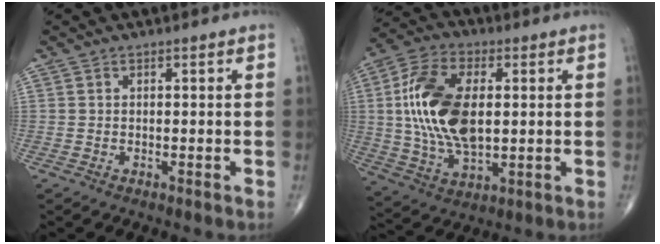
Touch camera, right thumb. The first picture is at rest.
{"total": 17.7, "force": [1.9, 9.7, 14.8], "torque": [-0.286, 0.002, 0.037]}